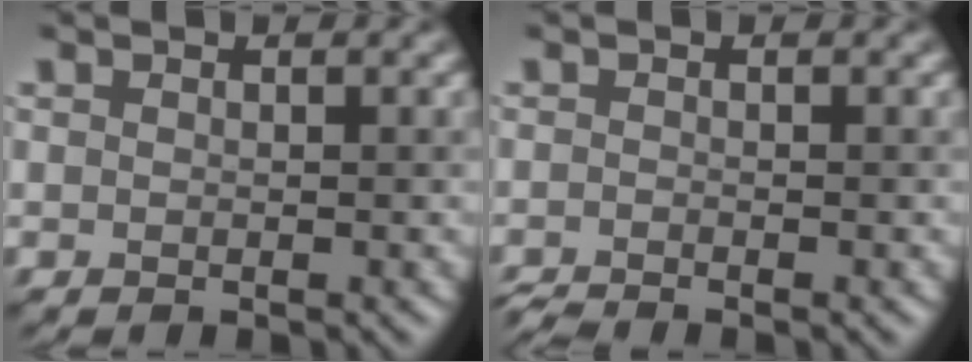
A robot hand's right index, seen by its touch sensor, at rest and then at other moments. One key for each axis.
{"total": 1.6, "fx": -1.6, "fy": 0.1, "fz": 0.4, "tx": -0.004, "ty": -0.006, "tz": -0.028}